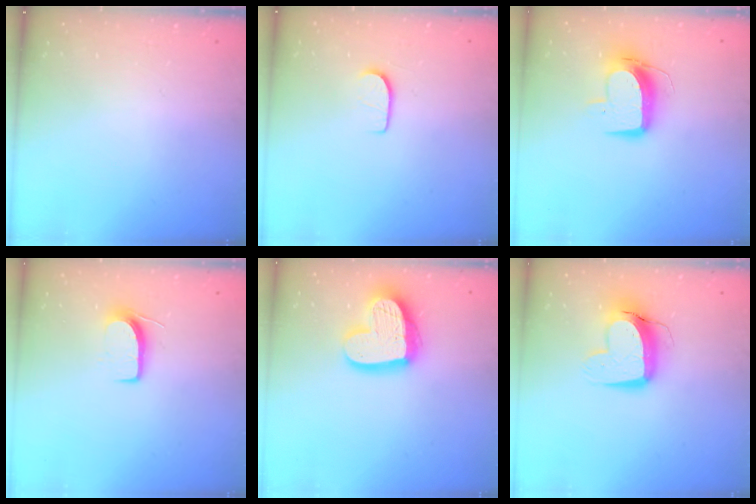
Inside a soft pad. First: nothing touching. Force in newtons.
{"total": 6.3, "press": 6.3, "slide": 0.7}
{"total": 11.1, "press": 11.0, "slide": 1.2}
{"total": 7.0, "press": 7.0, "slide": 0.6}
{"total": 20.0, "press": 20.0, "slide": 1.7}
{"total": 11.3, "press": 11.2, "slide": 1.1}